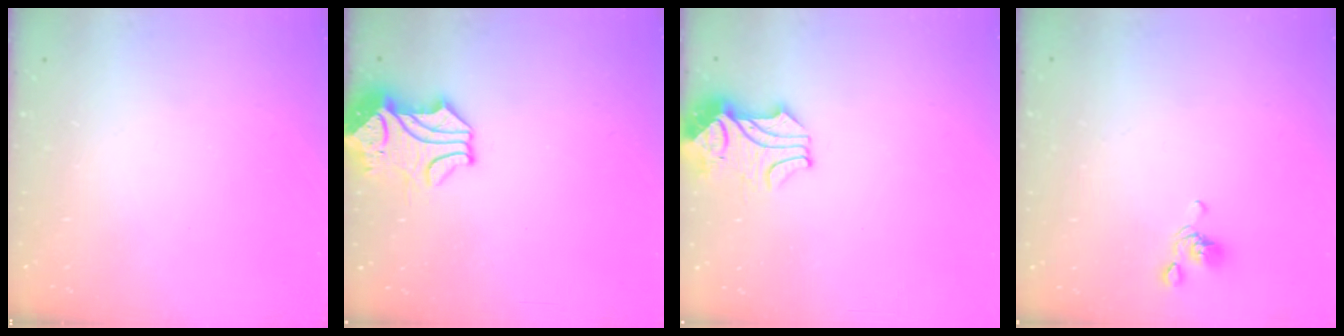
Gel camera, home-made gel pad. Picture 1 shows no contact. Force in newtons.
{"total": 2.0, "press": 1.6, "slide": 1.1}
{"total": 2.4, "press": 2.1, "slide": 1.0}
{"total": 2.6, "press": 2.6, "slide": 0.5}